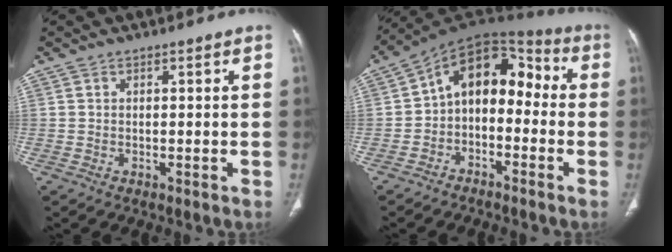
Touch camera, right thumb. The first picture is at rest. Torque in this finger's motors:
{"motor_torque": [0.03, 0.35, 1.06, -0.72, 0.08]}